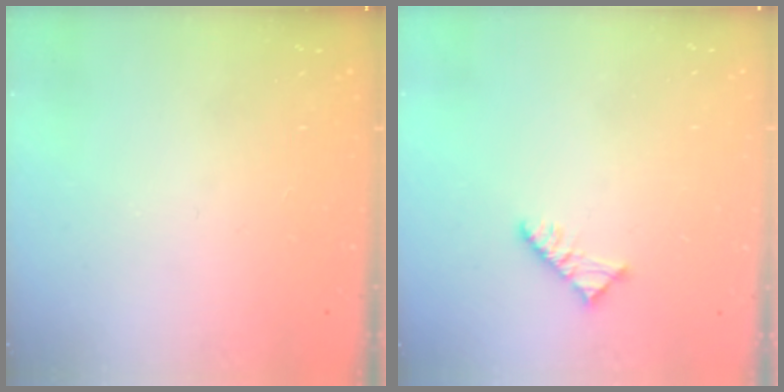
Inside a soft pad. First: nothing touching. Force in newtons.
{"total": 5.2, "press": 5.1, "slide": 0.8}